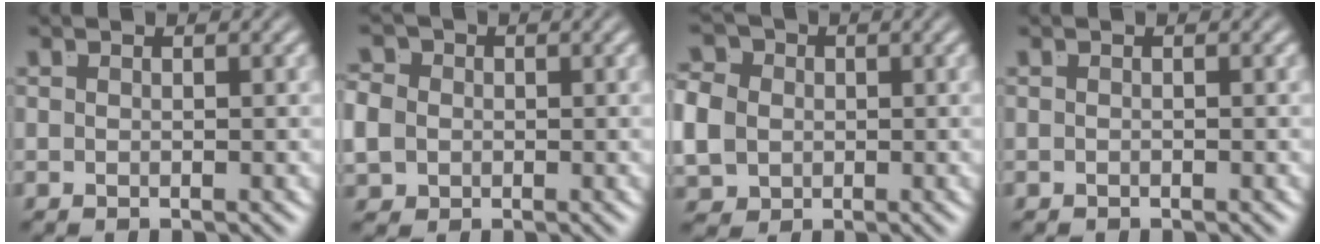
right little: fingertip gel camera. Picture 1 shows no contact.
{"total": 4.0, "force": [0.0, 3.6, 1.7], "torque": [-0.050, -0.014, 0.000]}
{"total": 6.0, "force": [0.3, 5.2, 2.9], "torque": [-0.069, -0.018, 0.009]}
{"total": 0.5, "force": [-0.3, -0.5, -0.1], "torque": [0.002, -0.006, -0.001]}